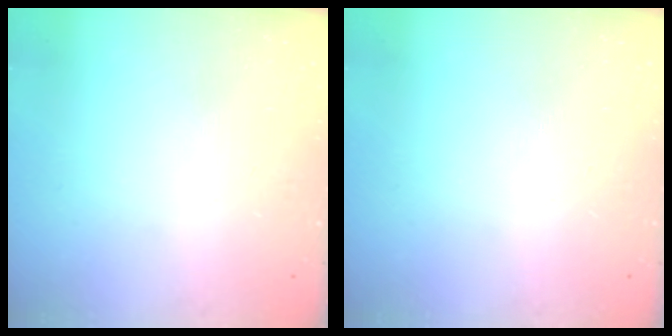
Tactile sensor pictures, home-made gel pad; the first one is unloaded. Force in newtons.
{"total": 0.0}